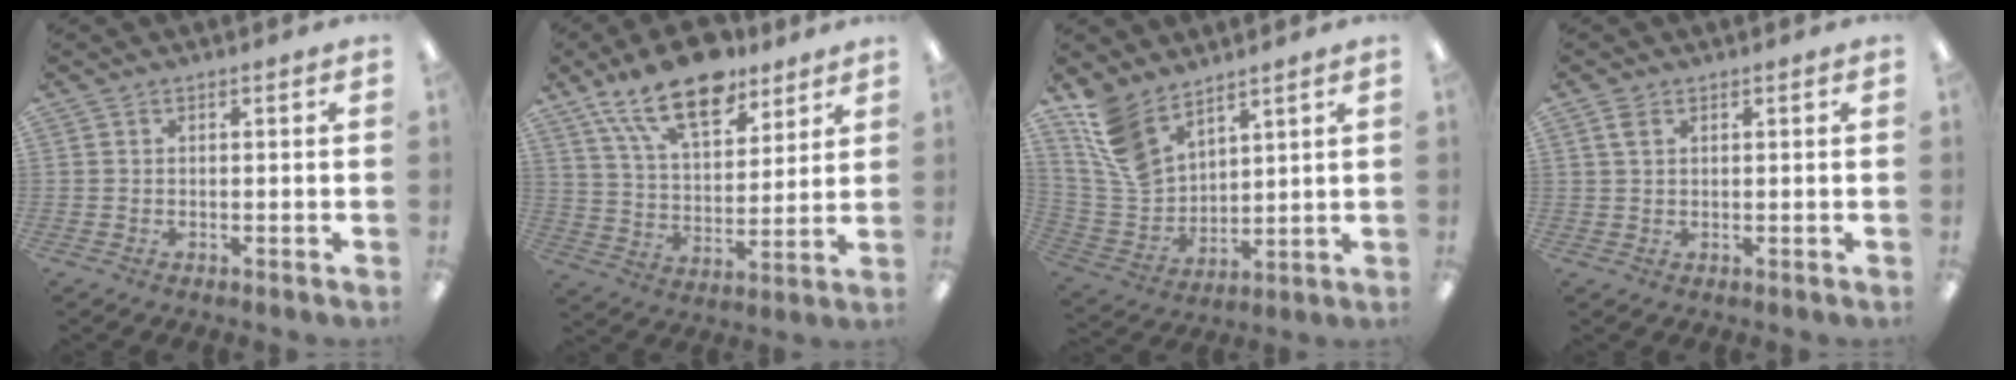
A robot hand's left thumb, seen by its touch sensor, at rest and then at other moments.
{"total": 18.3, "force": [12.7, 8.2, 10.3], "torque": [-0.177, -0.058, 0.221]}
{"total": 12.1, "force": [9.0, 6.5, 4.9], "torque": [-0.116, -0.037, 0.179]}
{"total": 2.4, "force": [1.3, 1.4, 1.4], "torque": [-0.033, 0.002, 0.023]}